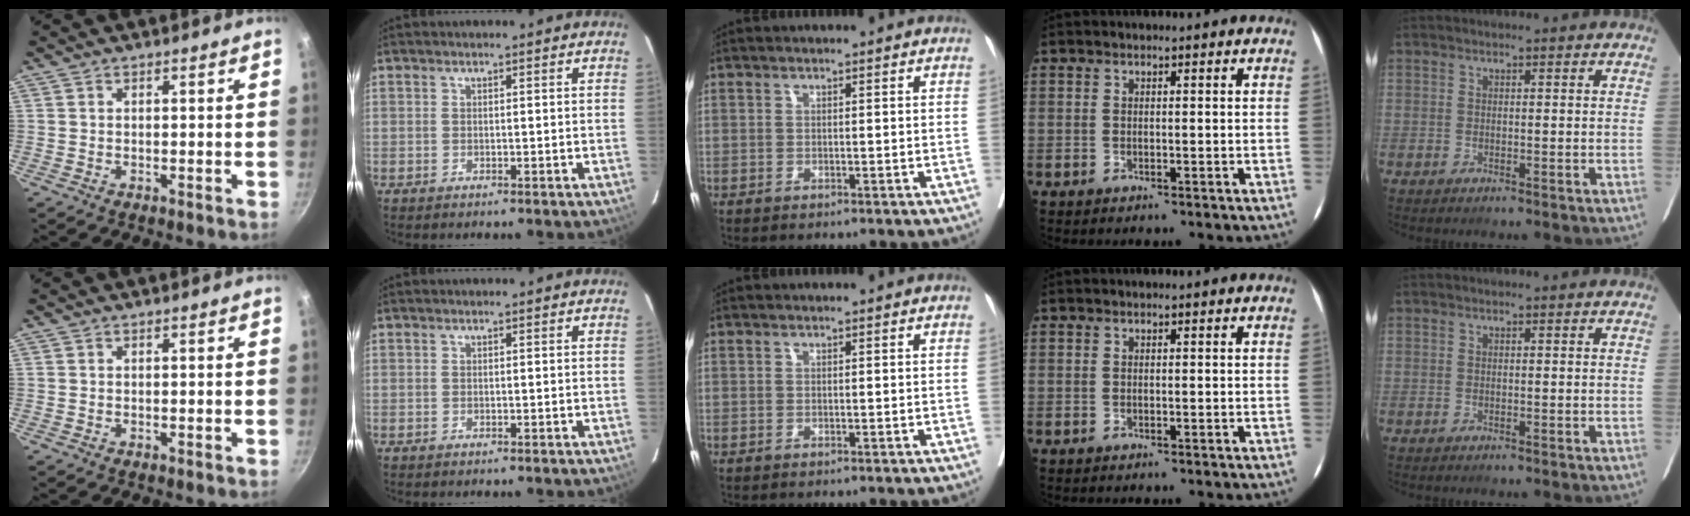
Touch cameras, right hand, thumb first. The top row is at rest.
{}